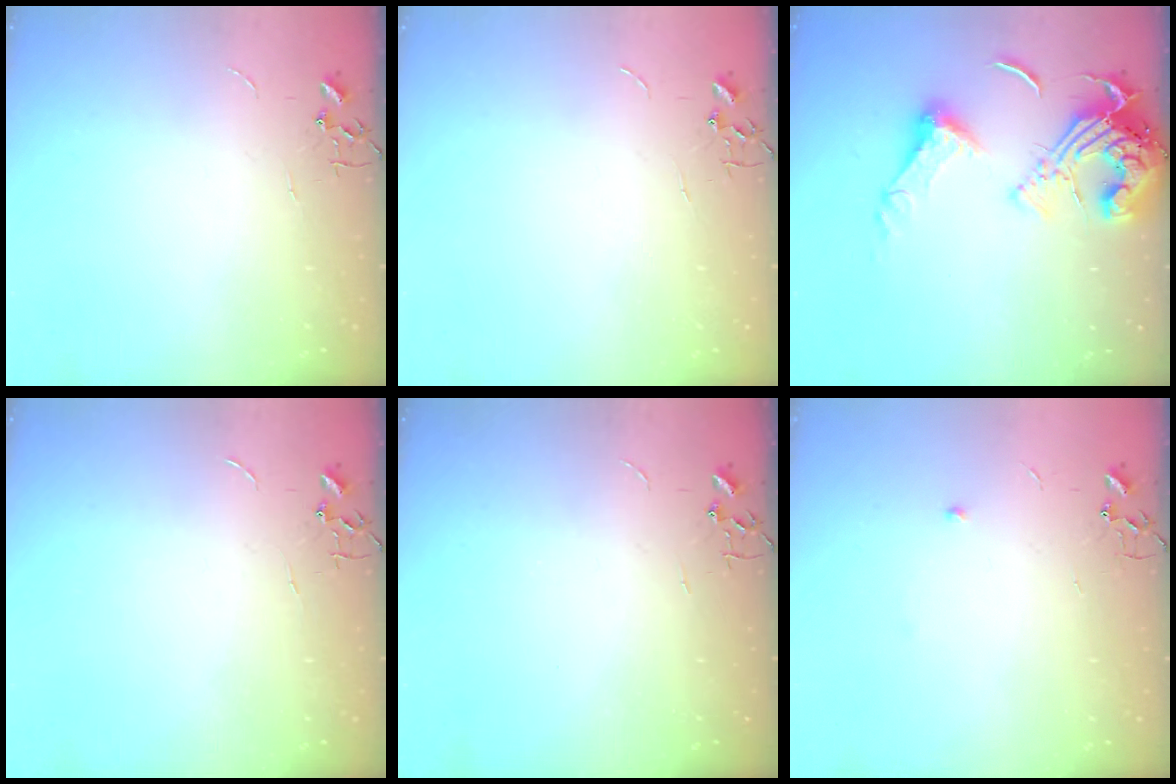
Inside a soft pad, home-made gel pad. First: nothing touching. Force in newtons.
{"total": 0.0}
{"total": 17.3, "press": 17.2, "slide": 1.8}
{"total": 0.0}
{"total": 0.0}
{"total": 3.8, "press": 3.7, "slide": 0.9}